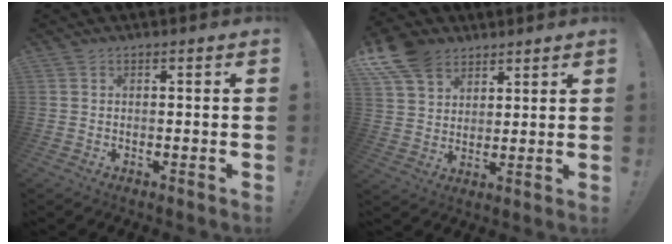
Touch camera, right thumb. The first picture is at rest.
{"total": 11.1, "force": [7.4, 7.4, 3.9], "torque": [-0.076, -0.039, 0.148]}